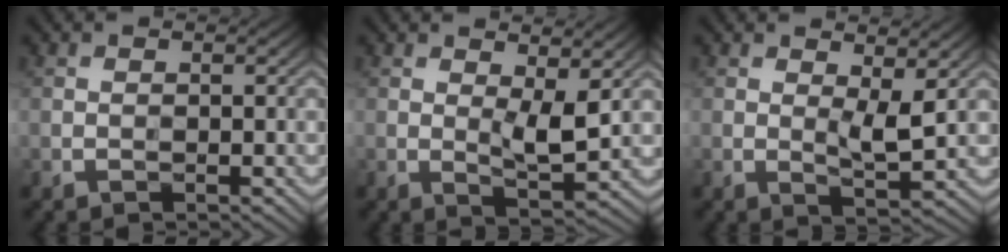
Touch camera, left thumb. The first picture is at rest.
{"total": 4.5, "force": [1.3, 1.3, 4.1], "torque": [-0.079, -0.006, 0.025]}
{"total": 3.6, "force": [1.2, 0.9, 3.2], "torque": [-0.065, -0.006, 0.022]}